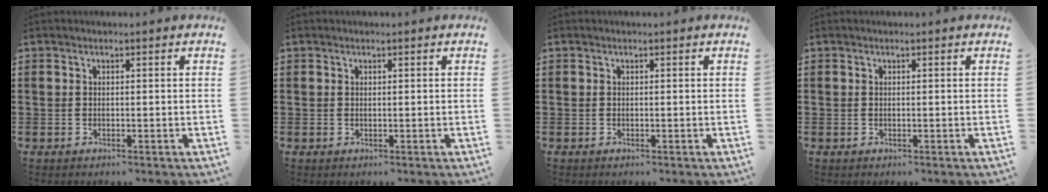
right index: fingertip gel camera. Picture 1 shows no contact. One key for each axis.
{"total": 0.0}
{"total": 0.0}
{"total": 0.0}